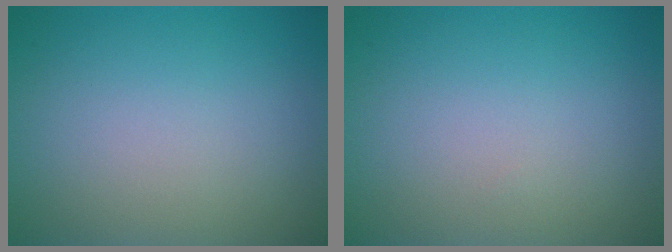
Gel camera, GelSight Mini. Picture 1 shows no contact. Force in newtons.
{"total": 0.0}